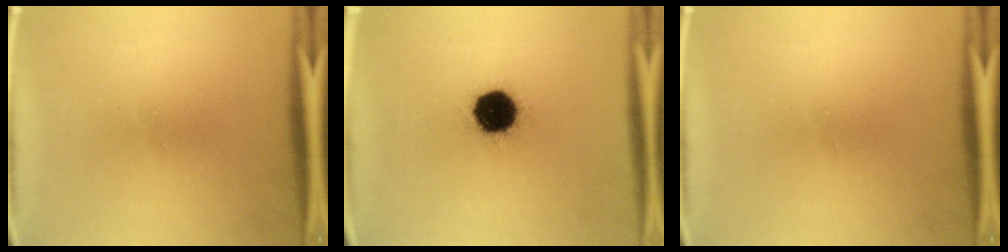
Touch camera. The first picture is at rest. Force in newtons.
{"total": 15.1}
{"total": 0.0}